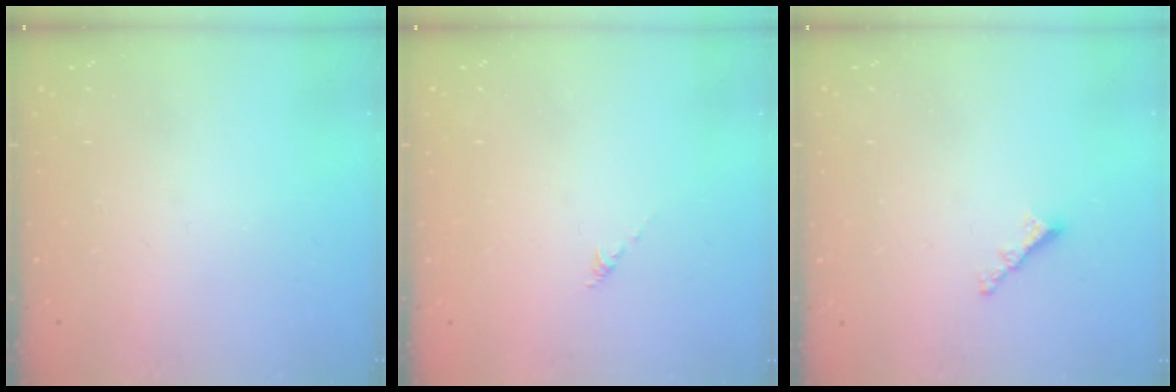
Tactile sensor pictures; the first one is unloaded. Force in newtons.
{"total": 0.0}
{"total": 3.0, "press": 2.9, "slide": 0.4}